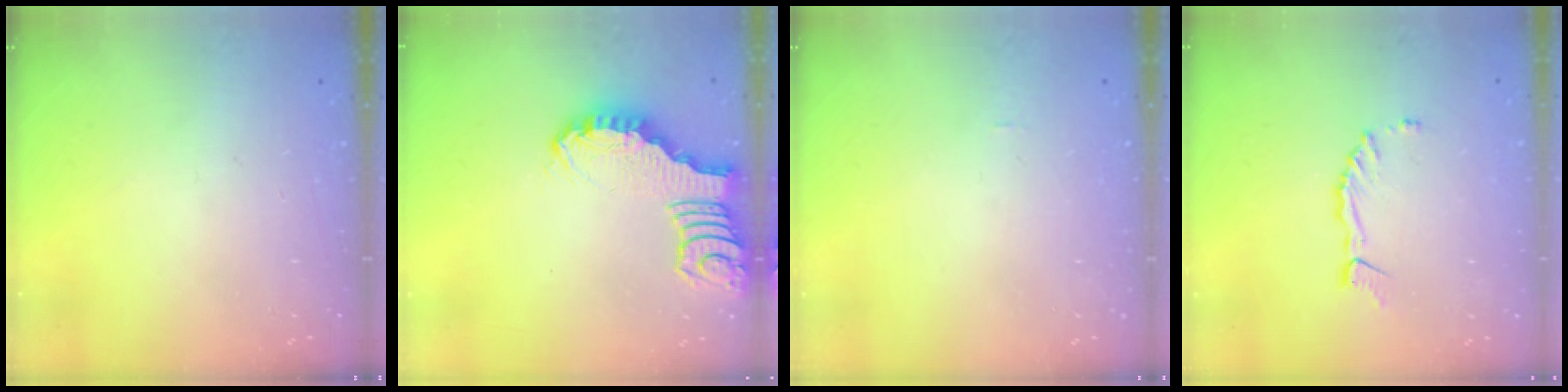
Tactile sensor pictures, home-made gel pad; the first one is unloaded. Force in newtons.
{"total": 2.4, "press": 2.4, "slide": 0.2}
{"total": 0.0}
{"total": 3.3, "press": 3.3, "slide": 0.3}